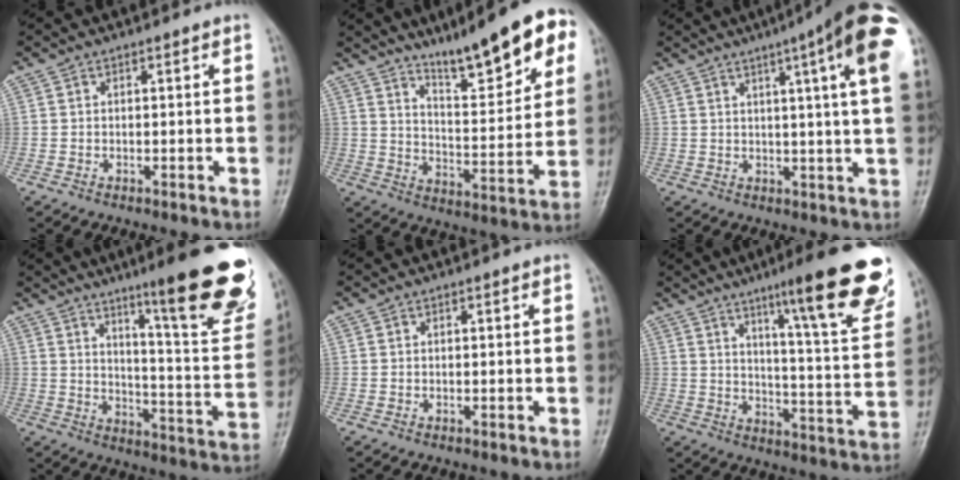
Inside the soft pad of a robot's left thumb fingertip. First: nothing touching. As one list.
[{"total": 17.1, "force": [11.0, 3.9, 12.6], "torque": [-0.150, -0.052, 0.174]}, {"total": 17.1, "force": [8.0, 1.7, 15.0], "torque": [-0.197, -0.010, 0.088]}, {"total": 23.0, "force": [14.2, 3.3, 17.8], "torque": [-0.209, -0.078, 0.205]}, {"total": 0.0}, {"total": 21.2, "force": [12.9, 2.6, 16.6], "torque": [-0.200, -0.062, 0.185]}]